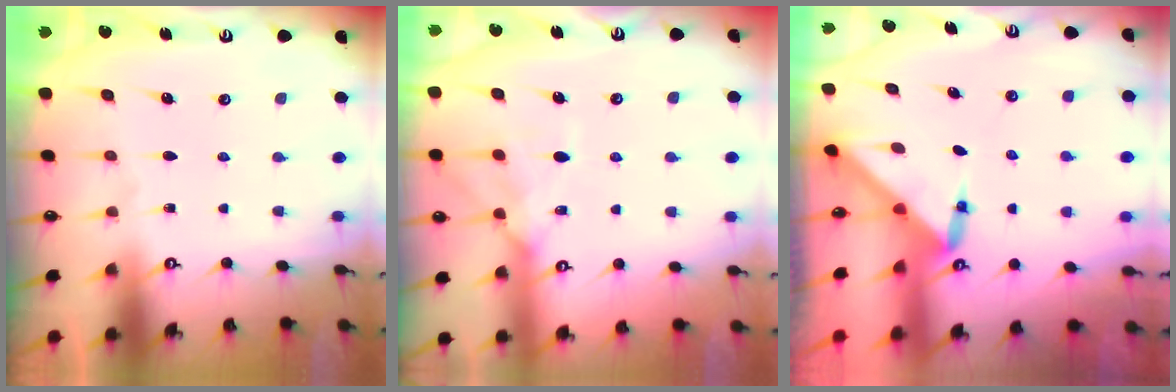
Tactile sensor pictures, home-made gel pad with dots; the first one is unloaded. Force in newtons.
{"total": 12.9, "press": 12.9, "slide": 1.0}
{"total": 2.9, "press": 2.9, "slide": 0.2}